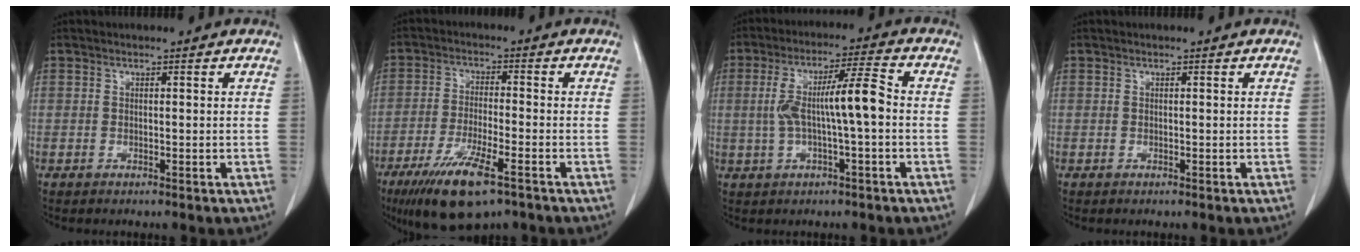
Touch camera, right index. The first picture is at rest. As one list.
[{"total": 11.1, "force": [-6.7, 2.2, 8.6], "torque": [-0.162, -0.025, -0.112]}, {"total": 9.2, "force": [-0.3, 0.9, 9.1], "torque": [-0.173, 0.027, -0.005]}, {"total": 0.0}]